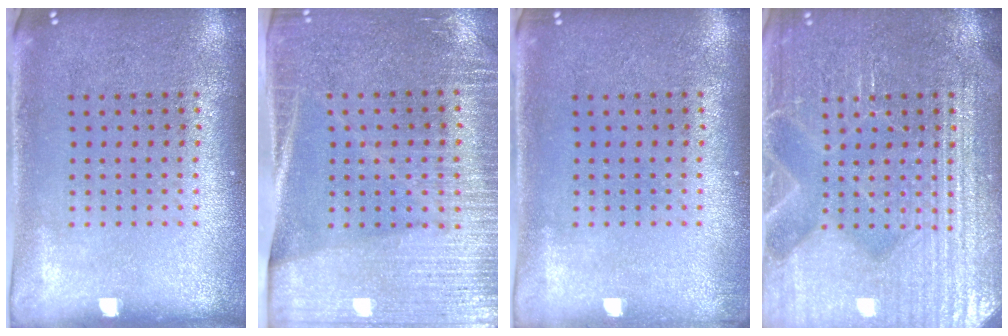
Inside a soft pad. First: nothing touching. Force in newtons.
{"total": 3.1, "press": 2.9, "slide": 1.1}
{"total": 0.8, "press": 0.7, "slide": 0.4}
{"total": 6.8, "press": 6.7, "slide": 0.8}